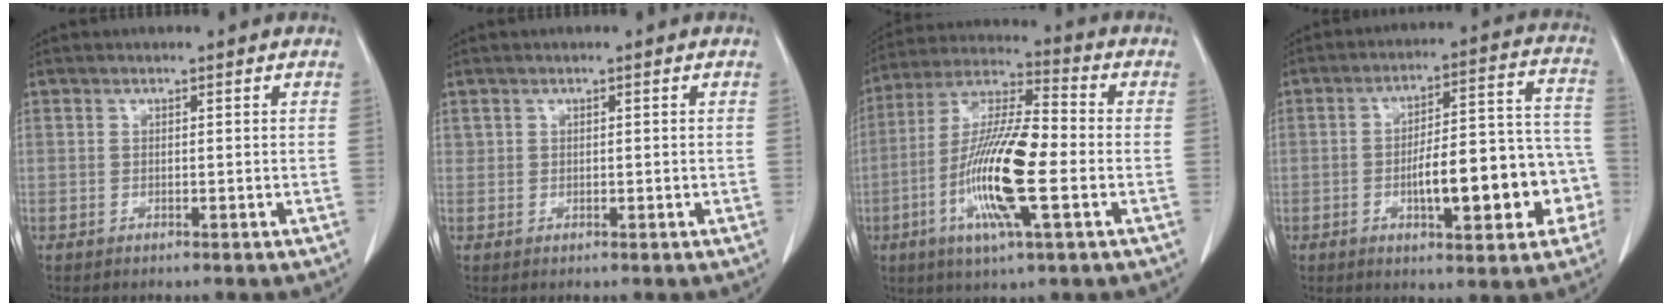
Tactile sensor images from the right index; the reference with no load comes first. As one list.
[{"total": 0.5, "force": [0.2, 0.4, 0.1], "torque": [0.001, 0.004, 0.004]}, {"total": 15.6, "force": [-3.8, 2.0, 15.0], "torque": [-0.300, -0.008, -0.076]}, {"total": 15.5, "force": [-4.3, 4.6, 14.2], "torque": [-0.192, 0.040, -0.056]}]